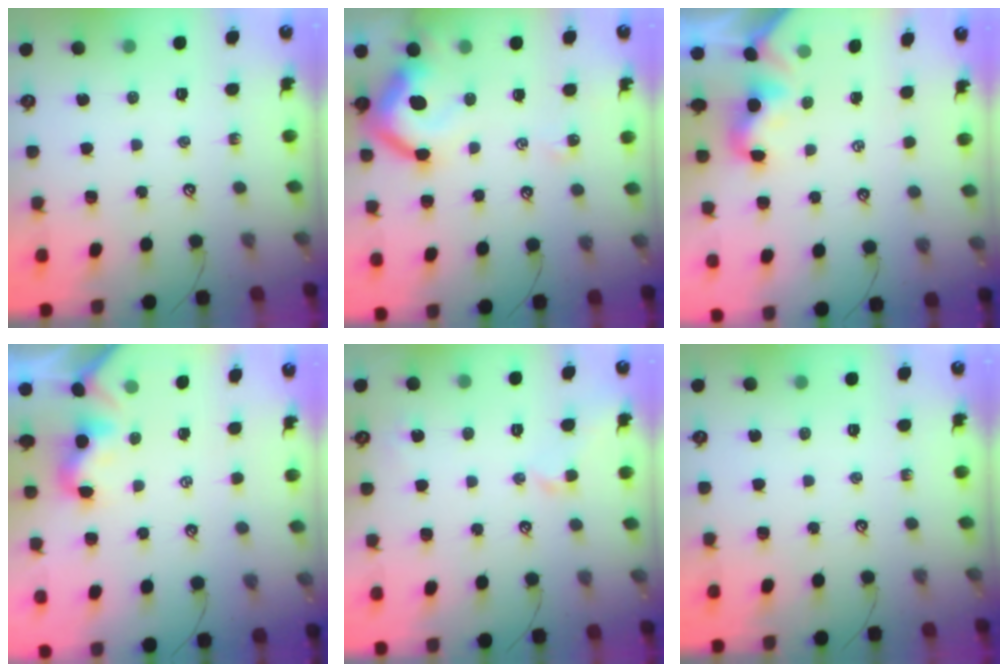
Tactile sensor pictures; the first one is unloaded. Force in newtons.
{"total": 10.3, "press": 10.2, "slide": 1.5}
{"total": 2.0, "press": 1.9, "slide": 0.4}
{"total": 1.9, "press": 1.8, "slide": 0.6}
{"total": 1.3, "press": 1.2, "slide": 0.4}
{"total": 0.0}